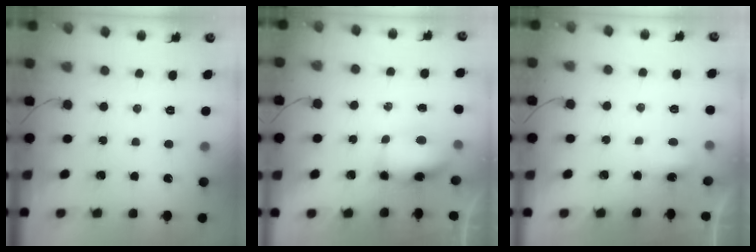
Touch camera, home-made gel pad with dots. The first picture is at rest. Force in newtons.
{"total": 13.8, "press": 8.9, "slide": 10.6}
{"total": 7.9, "press": 3.5, "slide": 7.0}